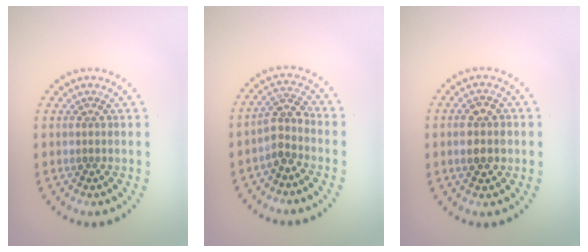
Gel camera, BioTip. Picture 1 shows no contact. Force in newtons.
{"total": 2.5, "press": 2.0, "slide": 1.6}
{"total": 2.7, "press": 2.7, "slide": 0.1}